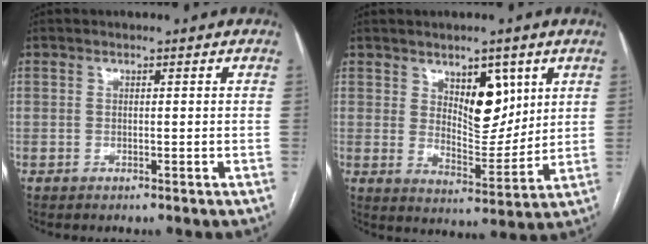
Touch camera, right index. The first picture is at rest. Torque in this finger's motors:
{"motor_torque": [0.21, 0.25, 0.10, 0.02]}